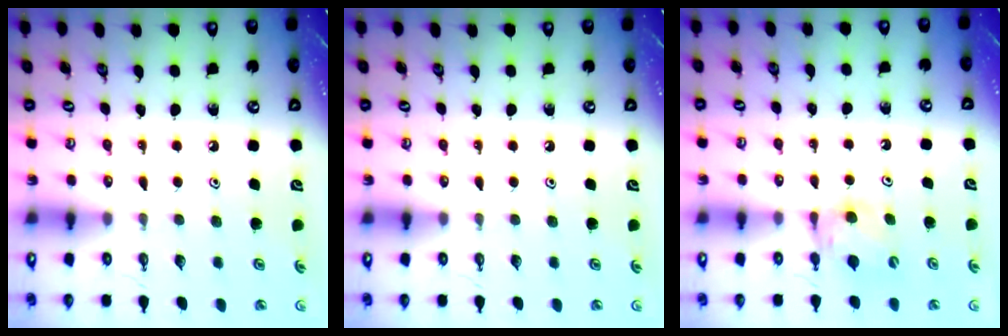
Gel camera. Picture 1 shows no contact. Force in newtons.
{"total": 0.0}
{"total": 5.4, "press": 5.4, "slide": 0.6}